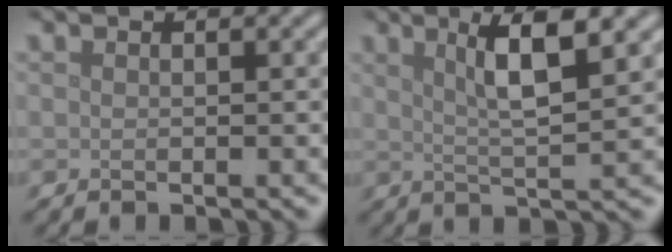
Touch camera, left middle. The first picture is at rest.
{"total": 5.6, "force": [2.3, 1.0, 5.0], "torque": [-0.076, 0.003, 0.037]}